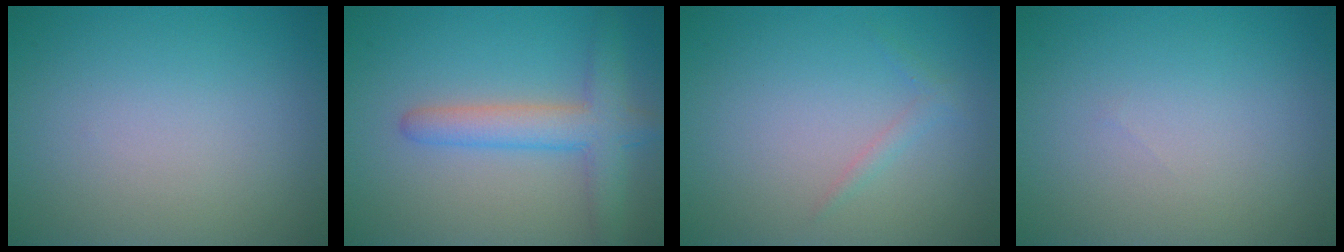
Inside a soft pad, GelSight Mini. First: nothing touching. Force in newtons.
{"total": 4.4, "press": 4.4, "slide": 0.3}
{"total": 0.9, "press": 0.9, "slide": 0.0}
{"total": 0.0}